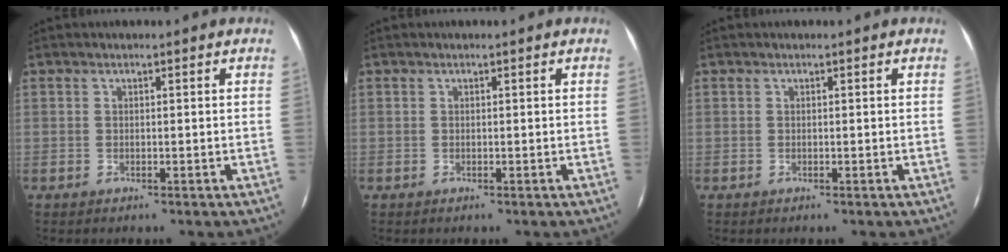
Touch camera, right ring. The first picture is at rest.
{"total": 0.0}
{"total": 0.0}